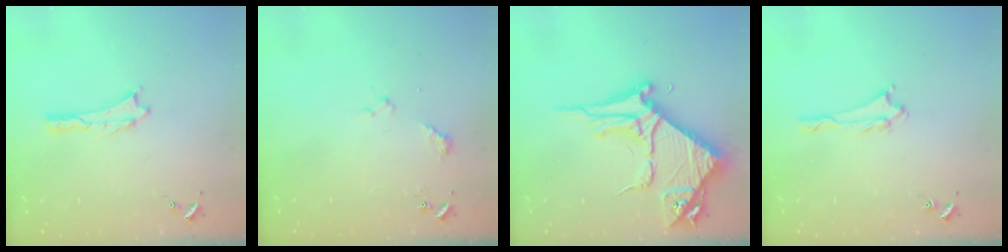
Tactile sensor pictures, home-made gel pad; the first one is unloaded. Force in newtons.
{"total": 2.4, "press": 2.3, "slide": 0.3}
{"total": 8.4, "press": 8.4, "slide": 0.9}
{"total": 1.6, "press": 1.6, "slide": 0.1}